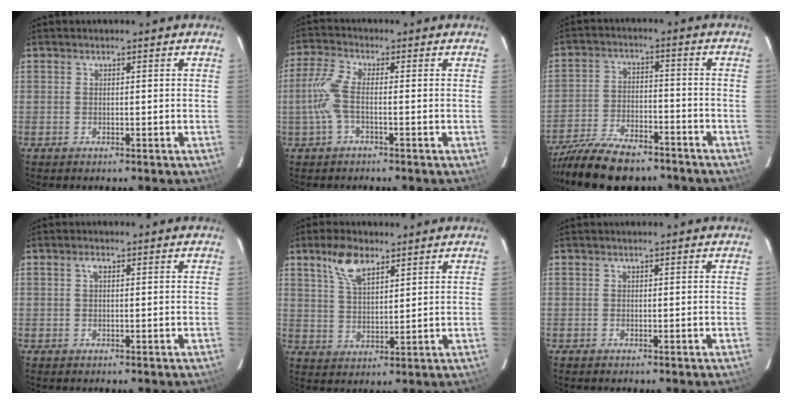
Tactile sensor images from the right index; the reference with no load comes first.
{"total": 5.9, "force": [-1.3, 1.6, 5.5], "torque": [-0.130, 0.008, -0.029]}
{"total": 17.0, "force": [-13.9, 5.9, 7.7], "torque": [-0.172, -0.019, -0.230]}
{"total": 1.1, "force": [0.3, 0.4, 1.0], "torque": [-0.018, 0.006, 0.003]}
{"total": 7.1, "force": [4.6, 3.0, 4.6], "torque": [-0.088, 0.010, 0.090]}
{"total": 0.0}